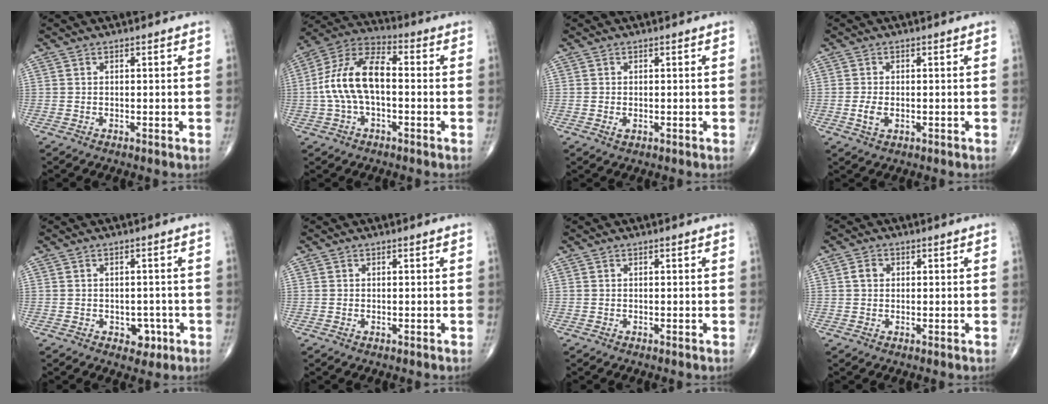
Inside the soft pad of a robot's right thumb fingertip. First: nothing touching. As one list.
[{"total": 13.4, "force": [-0.7, 7.0, 11.4], "torque": [-0.226, 0.042, -0.022]}, {"total": 1.1, "force": [-0.3, 0.6, 0.8], "torque": [-0.013, -0.001, -0.005]}, {"total": 2.8, "force": [-0.7, 1.6, 2.2], "torque": [-0.046, -0.003, -0.012]}, {"total": 3.3, "force": [-1.4, 2.4, 1.8], "torque": [0.000, 0.007, -0.015]}, {"total": 0.0}, {"total": 0.0}, {"total": 2.2, "force": [0.4, 1.8, 1.2], "torque": [-0.016, 0.005, 0.006]}]